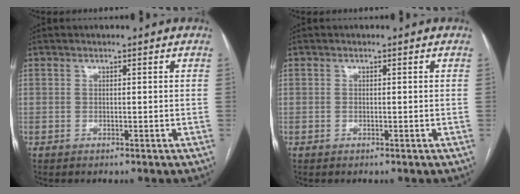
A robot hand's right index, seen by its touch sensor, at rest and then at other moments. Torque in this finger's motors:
{"motor_torque": [-0.08, -0.03, -0.01, 0.00]}